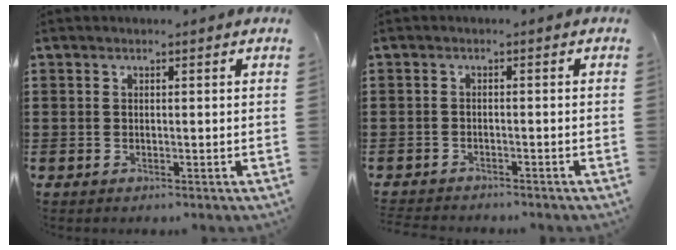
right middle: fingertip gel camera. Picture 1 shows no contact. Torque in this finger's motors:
{"motor_torque": [0.92, 0.10, 0.08, 0.14]}